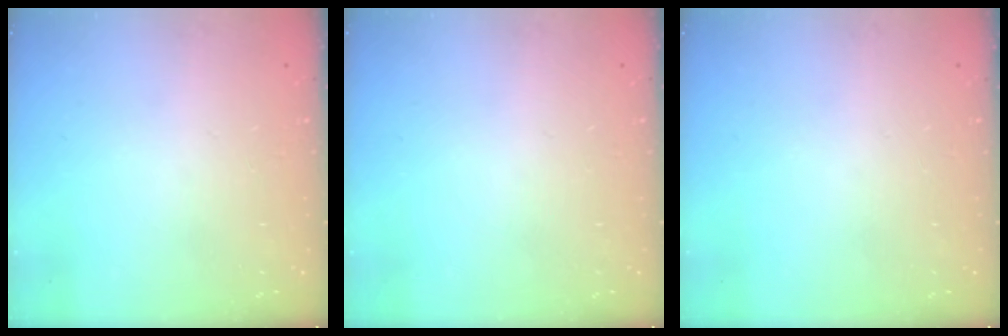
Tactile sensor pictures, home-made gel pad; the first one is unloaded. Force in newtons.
{"total": 0.0}
{"total": 0.0}